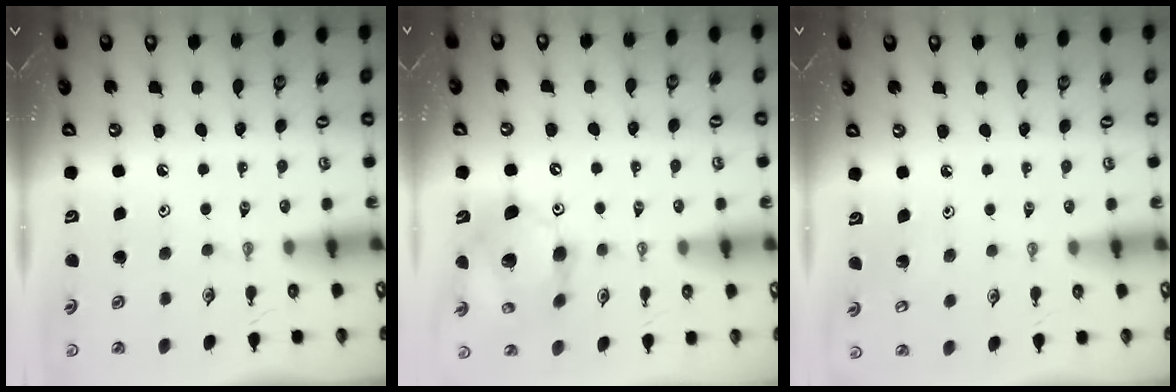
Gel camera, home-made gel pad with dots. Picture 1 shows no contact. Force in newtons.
{"total": 13.5, "press": 13.3, "slide": 2.4}
{"total": 4.4, "press": 4.3, "slide": 0.4}